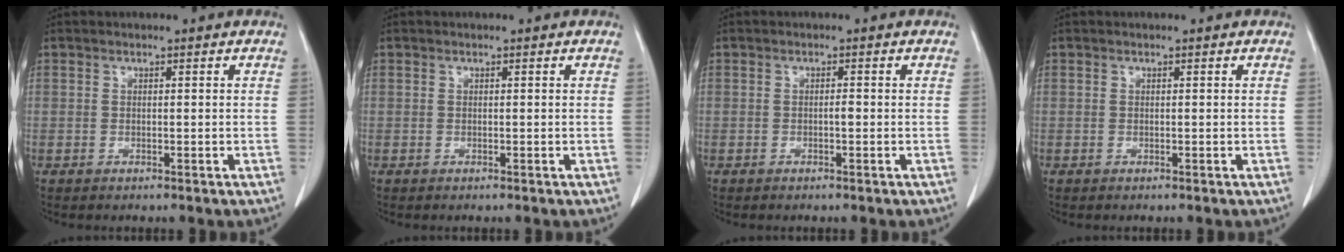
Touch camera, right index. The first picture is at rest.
{"total": 0.0}
{"total": 0.8, "force": [-0.4, 0.1, 0.7], "torque": [-0.011, 0.002, -0.007]}
{"total": 0.0}